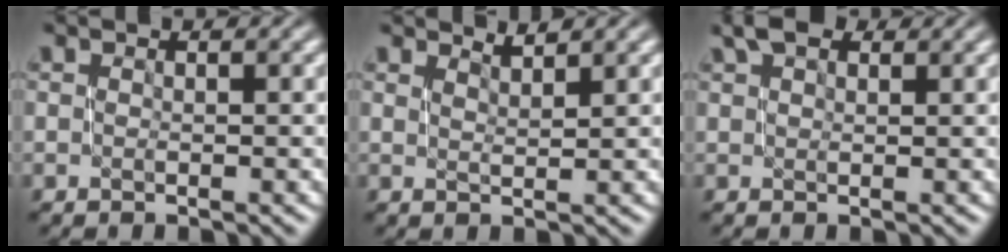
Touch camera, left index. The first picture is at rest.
{"total": 1.6, "force": [1.6, 0.0, 0.2], "torque": [0.001, -0.001, 0.029]}
{"total": 3.1, "force": [2.3, 1.3, 1.6], "torque": [-0.027, 0.013, 0.039]}